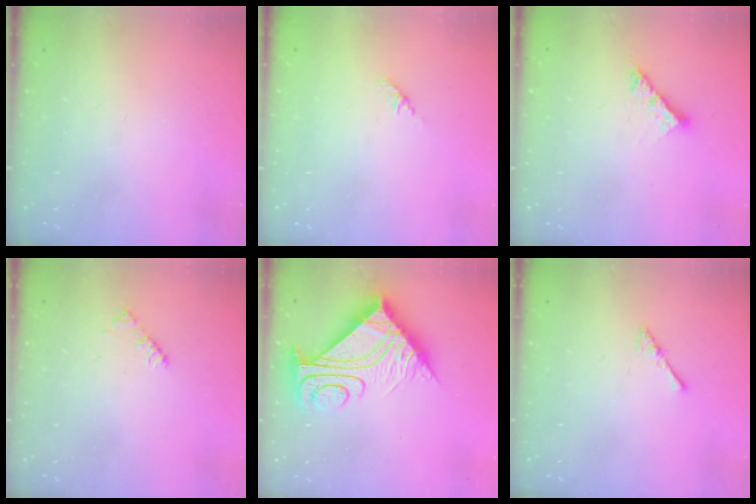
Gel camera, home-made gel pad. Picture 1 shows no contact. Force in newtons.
{"total": 1.8, "press": 1.7, "slide": 0.6}
{"total": 5.3, "press": 5.3, "slide": 0.6}
{"total": 1.9, "press": 1.9, "slide": 0.3}
{"total": 13.0, "press": 13.0, "slide": 1.0}
{"total": 2.4, "press": 2.4, "slide": 0.5}